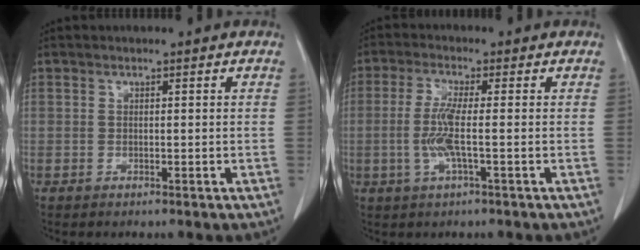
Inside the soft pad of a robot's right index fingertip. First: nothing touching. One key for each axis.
{"total": 5.2, "fx": -0.9, "fy": 0.1, "fz": 5.2, "tx": -0.116, "ty": -0.006, "tz": -0.019}